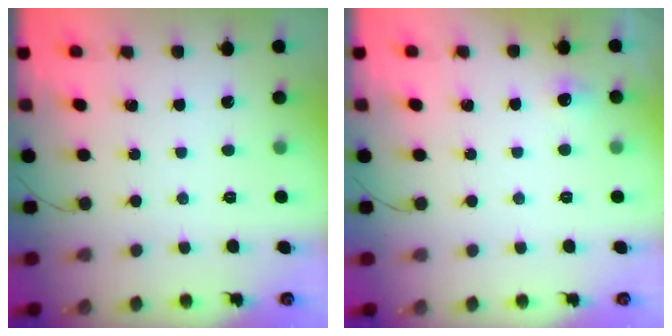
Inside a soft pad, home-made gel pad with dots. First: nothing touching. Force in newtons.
{"total": 4.0, "press": 3.7, "slide": 1.6}